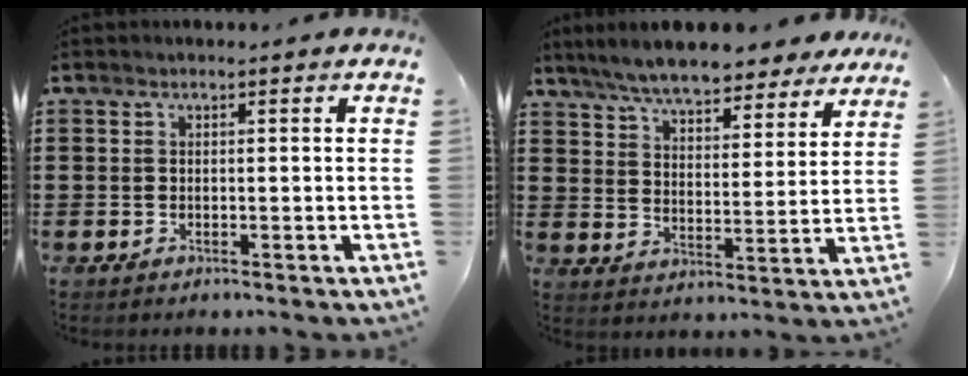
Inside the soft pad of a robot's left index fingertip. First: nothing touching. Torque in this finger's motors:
{"motor_torque": [1.16, -0.98, 0.59, 0.21]}